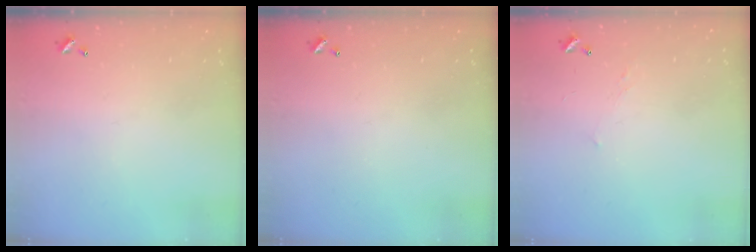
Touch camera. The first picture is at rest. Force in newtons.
{"total": 0.0}
{"total": 2.9, "press": 2.8, "slide": 0.4}